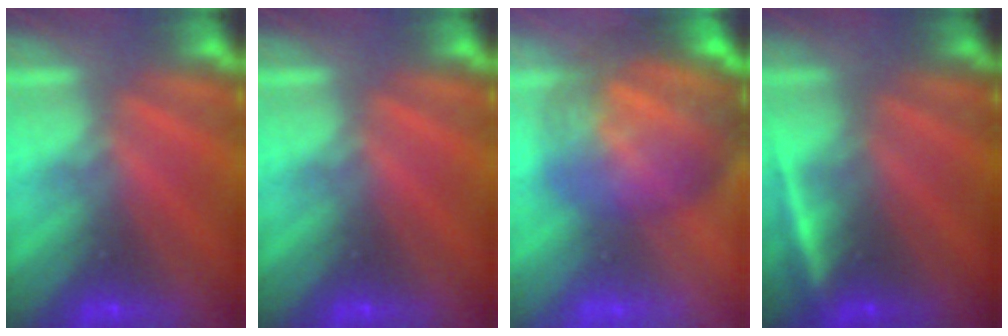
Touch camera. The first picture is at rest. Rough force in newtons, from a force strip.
{"total": 0.0}
{"total": 9.5}
{"total": 4.5}